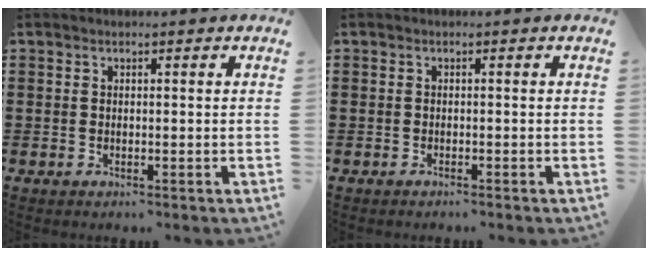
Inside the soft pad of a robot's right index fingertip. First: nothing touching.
{"total": 0.5, "force": [-0.5, 0.0, 0.1], "torque": [-0.004, -0.002, -0.010]}